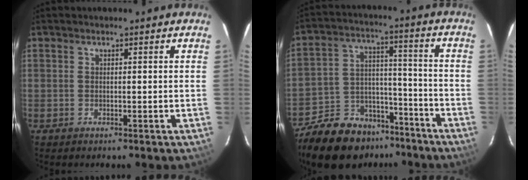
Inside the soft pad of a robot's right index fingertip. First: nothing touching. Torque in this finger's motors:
{"motor_torque": [1.14, -0.99, 0.09, 0.00]}